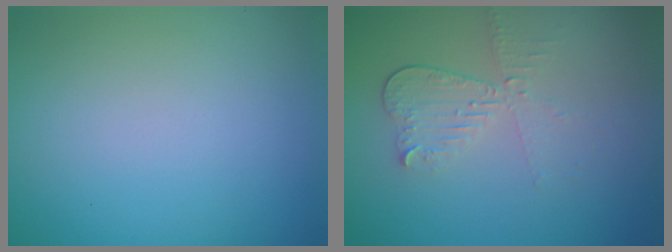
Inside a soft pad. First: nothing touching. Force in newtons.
{"total": 3.0, "press": 2.6, "slide": 1.4}